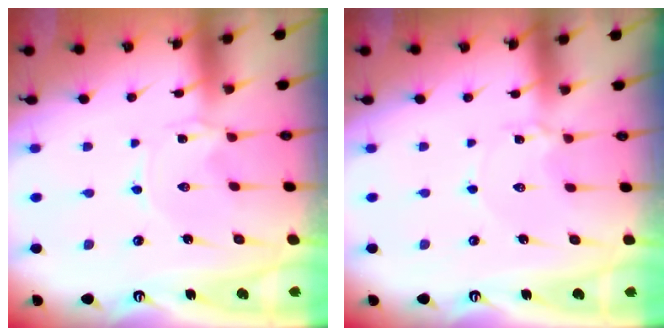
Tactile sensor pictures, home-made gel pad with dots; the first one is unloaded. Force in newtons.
{"total": 2.9, "press": 2.9, "slide": 0.4}